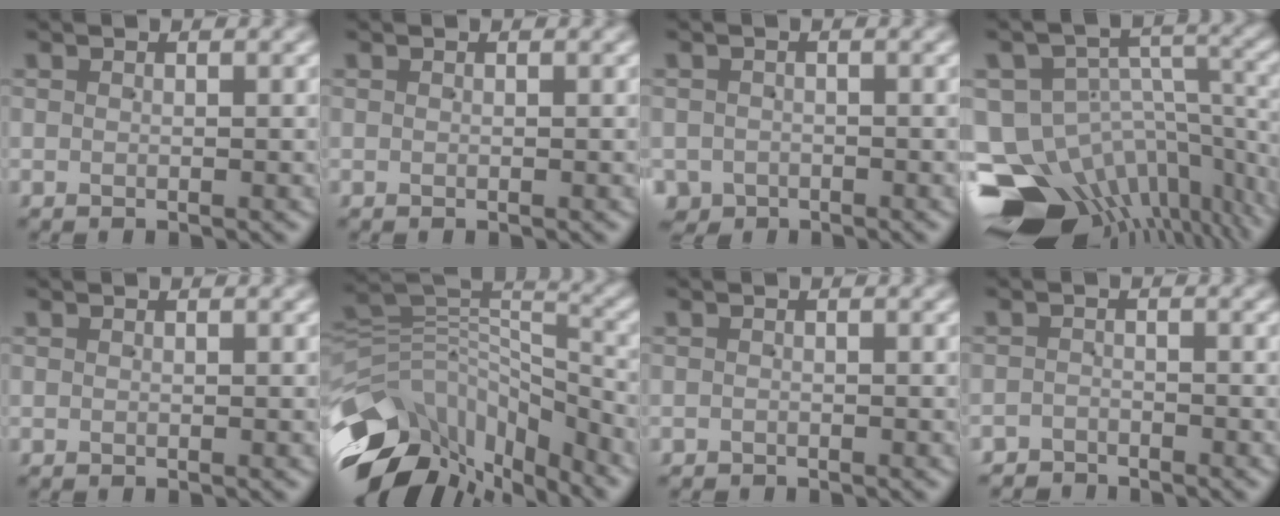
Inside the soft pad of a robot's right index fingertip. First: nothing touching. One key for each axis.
{"total": 0.0}
{"total": 3.9, "fx": -2.7, "fy": 2.7, "fz": 0.1, "tx": 0.002, "ty": -0.025, "tz": -0.042}
{"total": 18.8, "fx": -8.4, "fy": 13.9, "fz": 9.5, "tx": -0.185, "ty": -0.092, "tz": -0.112}
{"total": 0.0}
{"total": 13.5, "fx": -5.8, "fy": 8.9, "fz": 8.3, "tx": -0.134, "ty": -0.038, "tz": -0.085}
{"total": 0.9, "fx": -0.8, "fy": 0.1, "fz": -0.4, "tx": 0.012, "ty": -0.007, "tz": -0.012}
{"total": 3.0, "fx": -2.8, "fy": 0.6, "fz": -0.8, "tx": 0.017, "ty": -0.008, "tz": -0.051}